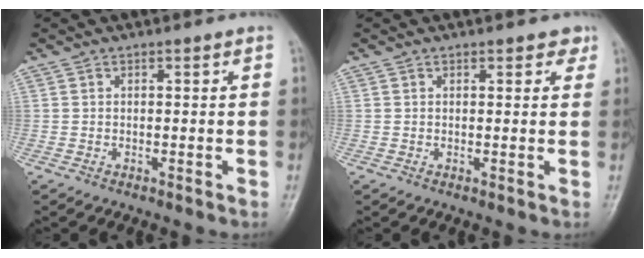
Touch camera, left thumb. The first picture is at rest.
{"total": 2.1, "force": [1.3, 1.1, 1.1], "torque": [0.004, -0.003, 0.011]}